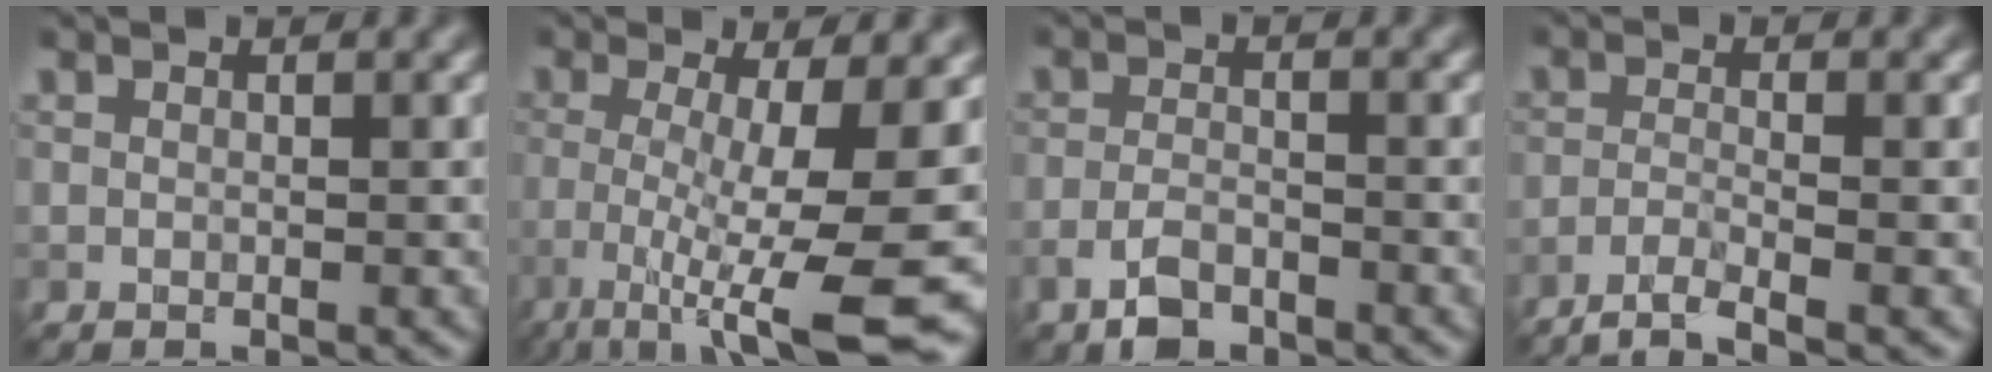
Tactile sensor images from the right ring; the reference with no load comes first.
{"total": 9.7, "force": [-2.9, 2.0, 9.0], "torque": [-0.148, -0.018, -0.050]}
{"total": 2.9, "force": [-2.0, 1.2, 1.8], "torque": [-0.037, 0.001, -0.046]}
{"total": 2.9, "force": [-2.2, 0.3, 2.0], "torque": [-0.033, 0.000, -0.056]}